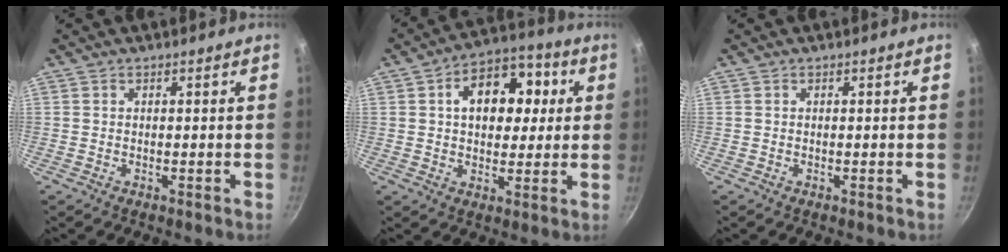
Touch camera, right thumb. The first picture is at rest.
{"total": 14.2, "force": [3.1, 9.8, 9.8], "torque": [-0.104, 0.015, 0.034]}
{"total": 0.0}